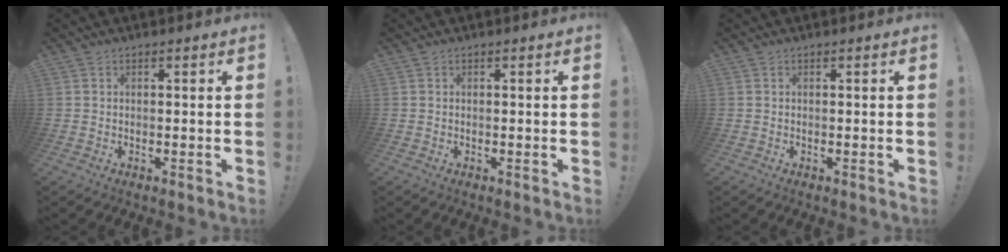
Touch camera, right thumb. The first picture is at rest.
{"total": 0.0}
{"total": 0.0}